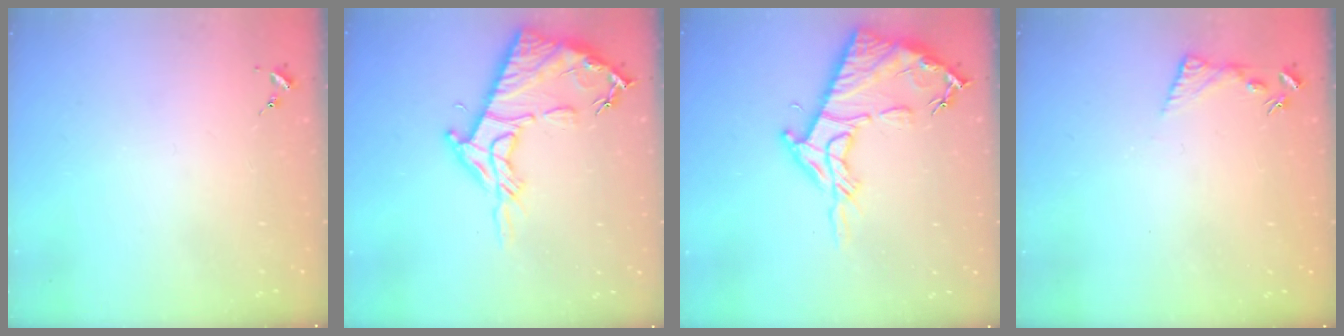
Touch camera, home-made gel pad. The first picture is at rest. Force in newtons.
{"total": 16.5, "press": 16.5, "slide": 1.1}
{"total": 16.5, "press": 16.5, "slide": 1.1}
{"total": 6.4, "press": 6.3, "slide": 0.7}